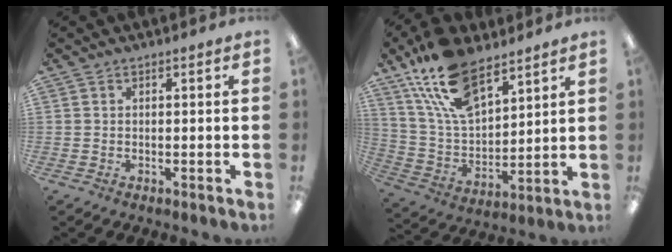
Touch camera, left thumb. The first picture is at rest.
{"total": 18.6, "force": [12.3, 8.8, 10.8], "torque": [-0.221, -0.052, 0.223]}